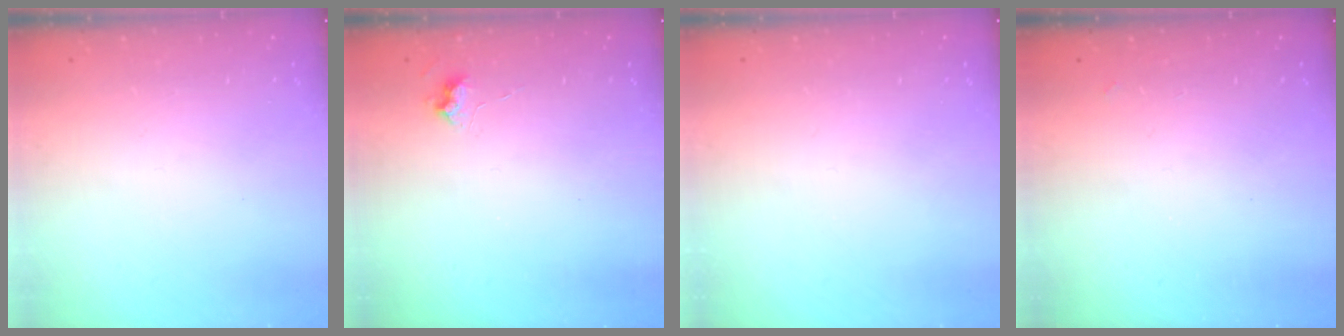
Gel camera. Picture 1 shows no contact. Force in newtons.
{"total": 4.1, "press": 4.0, "slide": 0.6}
{"total": 0.0}
{"total": 1.1, "press": 1.0, "slide": 0.3}